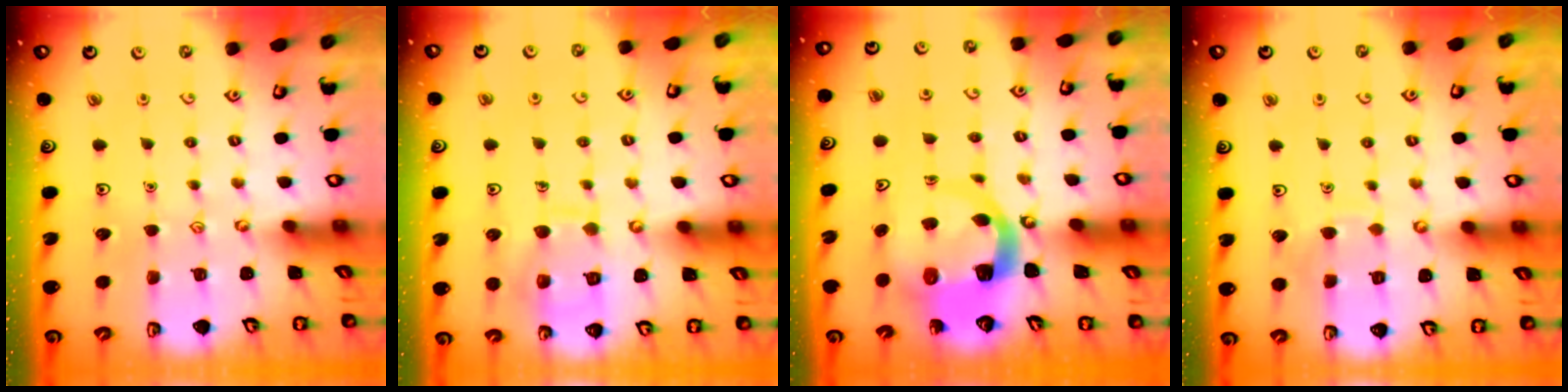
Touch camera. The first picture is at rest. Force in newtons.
{"total": 10.5, "press": 10.4, "slide": 0.9}
{"total": 6.2, "press": 6.1, "slide": 0.9}
{"total": 4.5, "press": 4.5, "slide": 0.6}